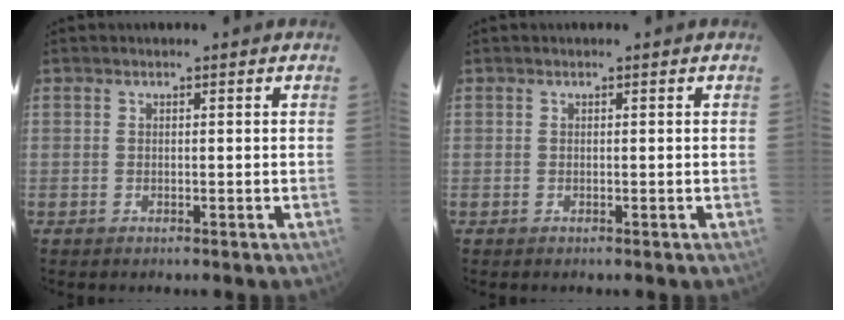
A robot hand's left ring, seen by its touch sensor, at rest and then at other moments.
{"total": 0.0}